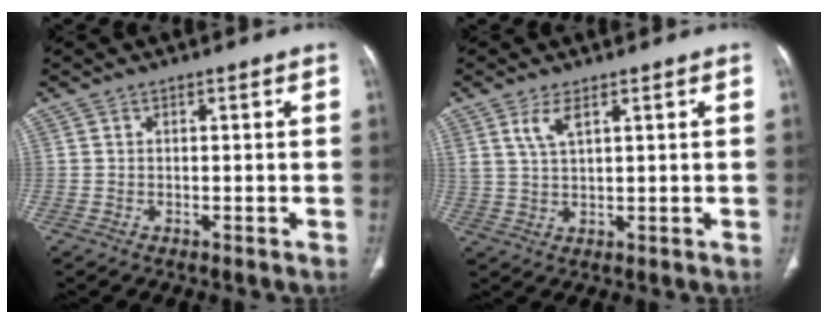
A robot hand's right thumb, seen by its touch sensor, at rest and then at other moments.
{"total": 3.8, "force": [2.1, 1.3, 2.9], "torque": [-0.063, -0.009, 0.051]}